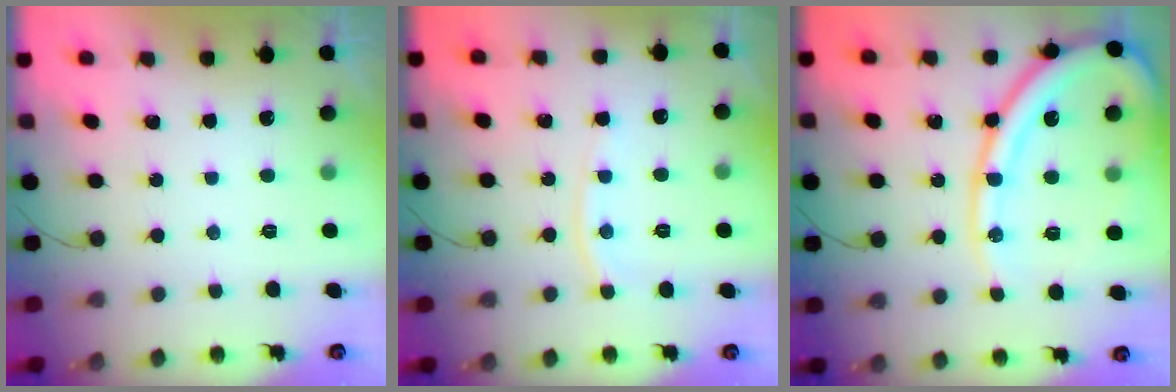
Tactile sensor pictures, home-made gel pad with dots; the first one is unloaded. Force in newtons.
{"total": 6.8, "press": 6.7, "slide": 0.9}
{"total": 17.8, "press": 17.7, "slide": 2.3}